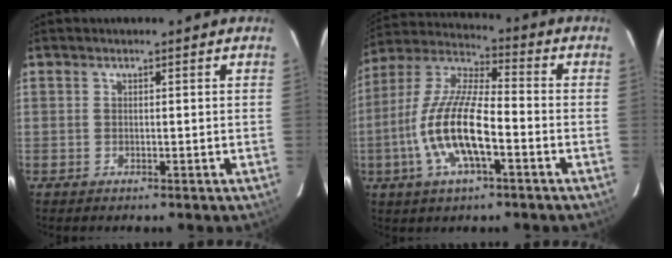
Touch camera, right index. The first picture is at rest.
{"total": 15.3, "force": [-4.9, 4.8, 13.7], "torque": [-0.282, -0.005, -0.098]}